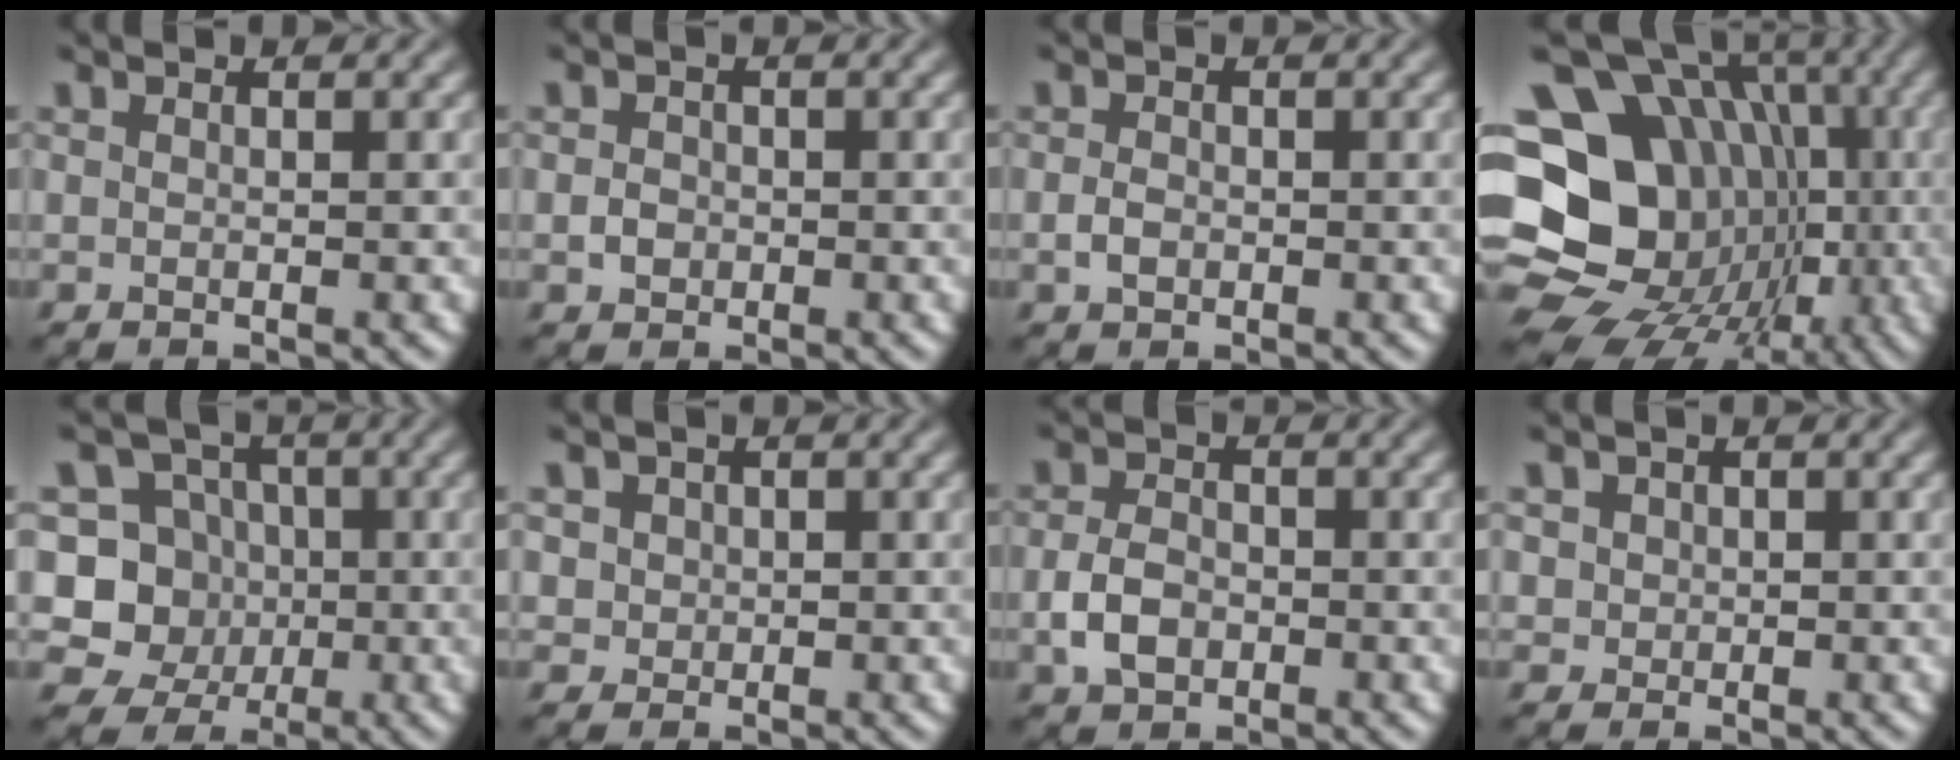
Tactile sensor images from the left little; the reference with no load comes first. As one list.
[{"total": 1.3, "force": [-0.3, 1.2, 0.5], "torque": [-0.006, -0.001, -0.009]}, {"total": 1.4, "force": [-0.4, 1.0, 0.9], "torque": [-0.018, 0.000, -0.010]}, {"total": 20.3, "force": [-2.6, 17.2, 10.5], "torque": [-0.152, 0.025, -0.066]}, {"total": 6.4, "force": [-0.1, 6.0, 2.2], "torque": [-0.027, 0.000, -0.027]}, {"total": 2.5, "force": [1.0, 2.2, 0.9], "torque": [-0.017, 0.007, 0.026]}, {"total": 3.3, "force": [-0.9, 2.3, 2.1], "torque": [-0.044, -0.001, -0.022]}, {"total": 2.1, "force": [0.8, 1.8, 0.7], "torque": [-0.013, 0.005, 0.021]}]